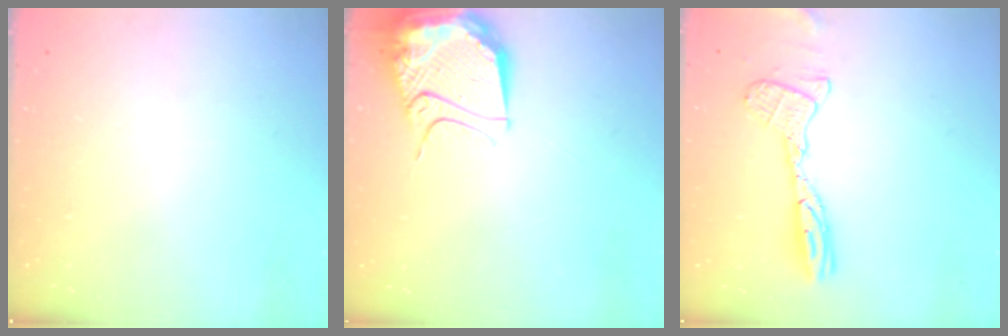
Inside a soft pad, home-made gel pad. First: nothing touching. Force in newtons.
{"total": 14.2, "press": 14.2, "slide": 1.4}
{"total": 12.1, "press": 12.0, "slide": 0.9}